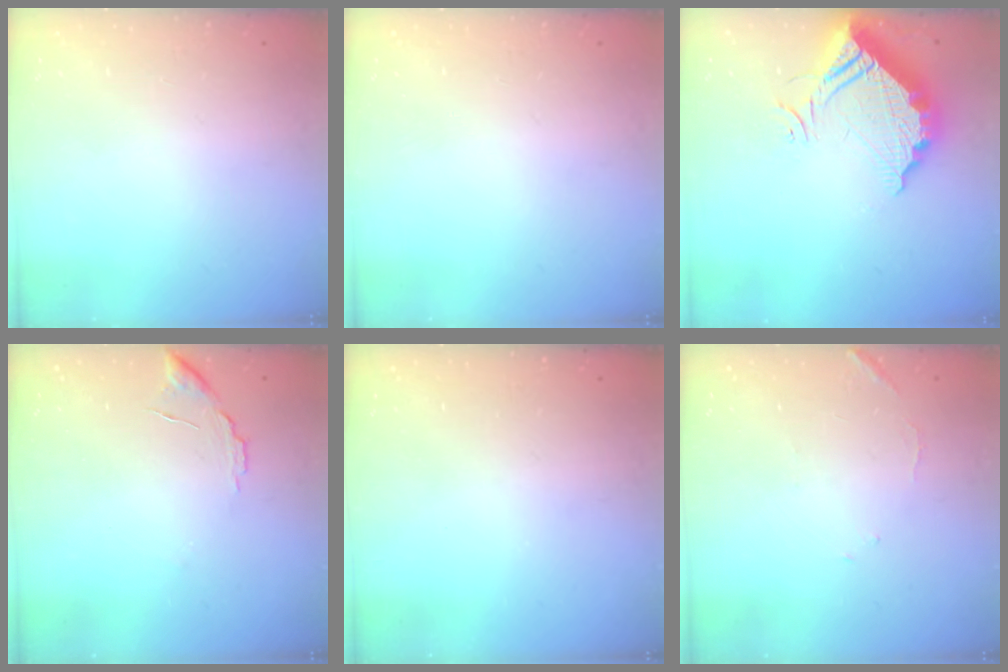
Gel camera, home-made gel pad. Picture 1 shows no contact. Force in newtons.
{"total": 0.0}
{"total": 14.2, "press": 14.1, "slide": 1.4}
{"total": 7.1, "press": 7.1, "slide": 0.5}
{"total": 3.2, "press": 3.2, "slide": 0.1}
{"total": 6.5, "press": 6.5, "slide": 0.3}